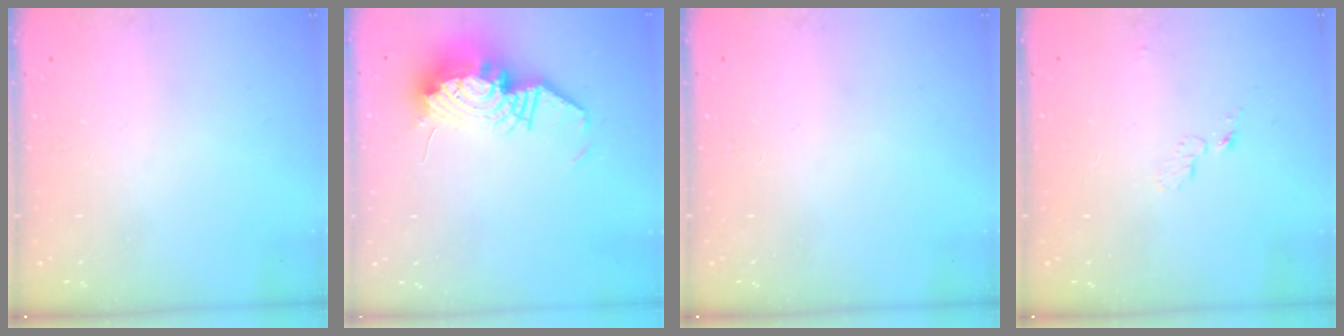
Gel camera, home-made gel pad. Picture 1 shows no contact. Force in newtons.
{"total": 15.1, "press": 15.1, "slide": 1.3}
{"total": 0.0}
{"total": 4.0, "press": 4.0, "slide": 0.4}